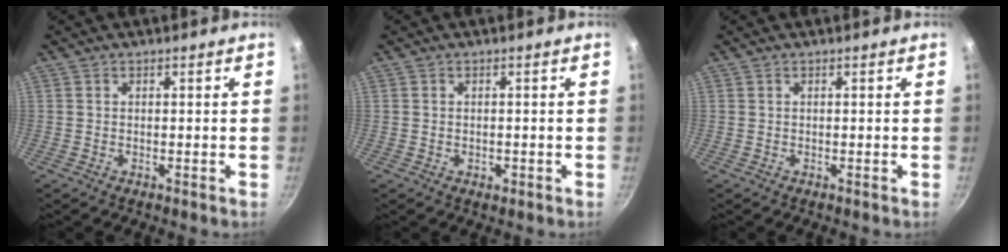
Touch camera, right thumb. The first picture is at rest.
{"total": 1.3, "force": [-0.4, 1.0, 0.7], "torque": [-0.004, 0.005, -0.003]}
{"total": 0.0}